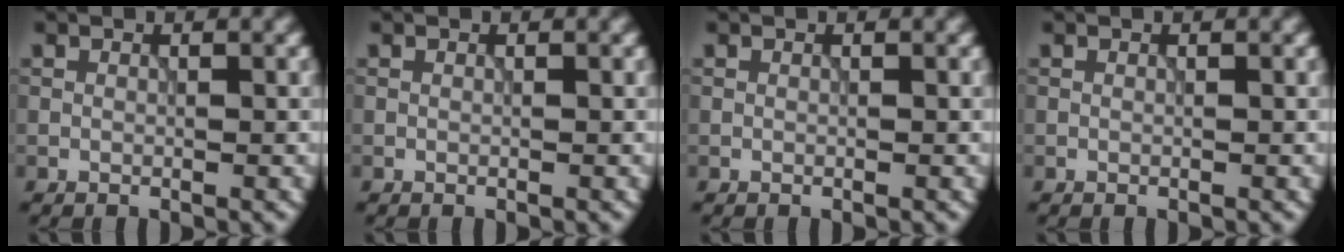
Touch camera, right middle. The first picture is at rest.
{"total": 0.0}
{"total": 0.0}
{"total": 0.0}